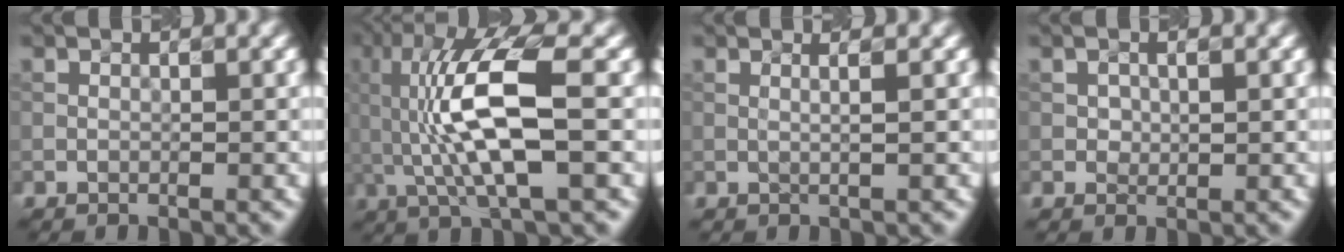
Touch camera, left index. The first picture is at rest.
{"total": 9.6, "force": [0.3, 2.6, 9.2], "torque": [-0.182, 0.008, 0.005]}
{"total": 2.1, "force": [0.7, 0.8, 1.8], "torque": [-0.014, 0.003, -0.015]}
{"total": 1.0, "force": [0.2, 0.7, 0.7], "torque": [-0.014, 0.000, 0.005]}